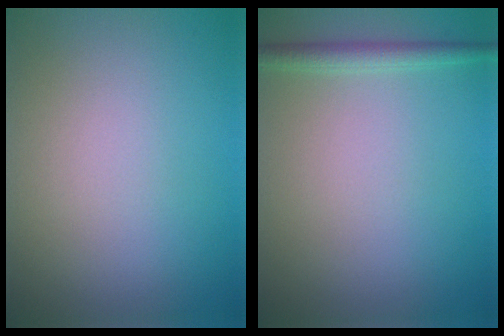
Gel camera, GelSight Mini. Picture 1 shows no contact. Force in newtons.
{"total": 1.7, "press": 1.7, "slide": 0.1}